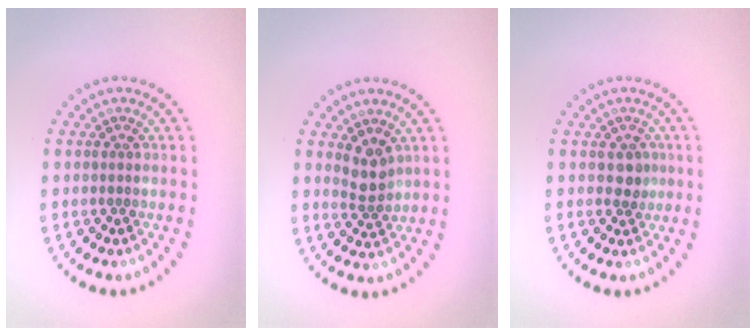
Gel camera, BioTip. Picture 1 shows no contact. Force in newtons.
{"total": 2.2, "press": 1.8, "slide": 1.3}
{"total": 1.4, "press": 1.3, "slide": 0.7}